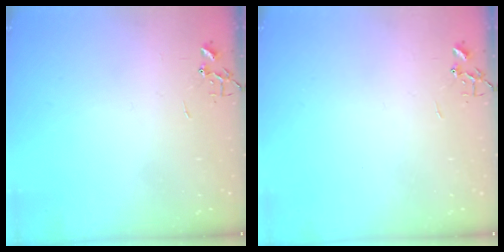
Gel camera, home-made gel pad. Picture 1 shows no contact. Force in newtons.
{"total": 0.0}